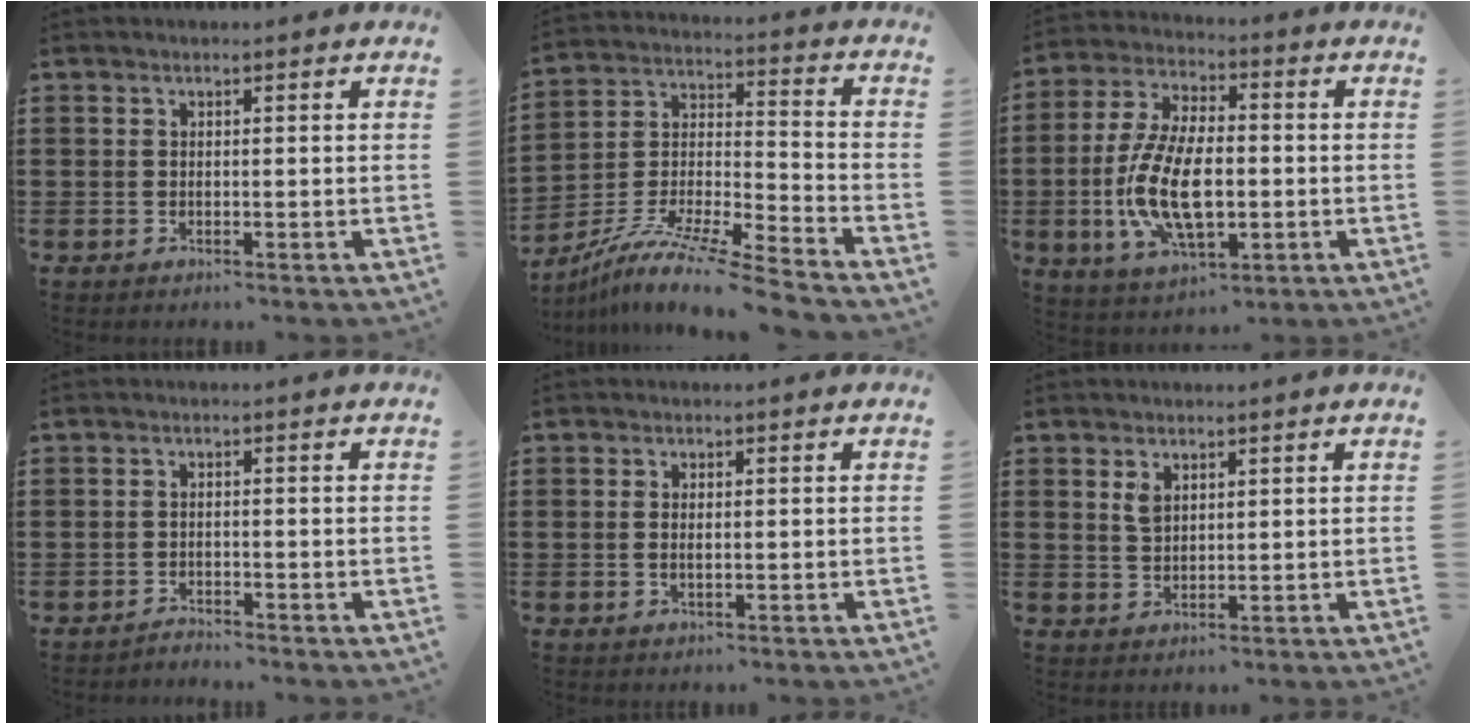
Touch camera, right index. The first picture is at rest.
{"total": 11.1, "force": [-9.6, -0.1, 5.5], "torque": [-0.108, 0.003, -0.195]}
{"total": 12.9, "force": [-2.3, 6.3, 11.1], "torque": [-0.251, -0.008, -0.045]}
{"total": 1.5, "force": [-1.5, 0.0, -0.1], "torque": [-0.003, 0.003, -0.031]}
{"total": 1.1, "force": [0.0, 0.5, 1.0], "torque": [-0.019, 0.003, -0.001]}
{"total": 2.3, "force": [1.3, 1.3, 1.4], "torque": [-0.031, 0.002, 0.023]}